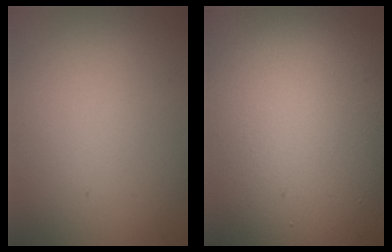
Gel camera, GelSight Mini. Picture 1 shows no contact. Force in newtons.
{"total": 21.9, "press": 21.9, "slide": 1.3}